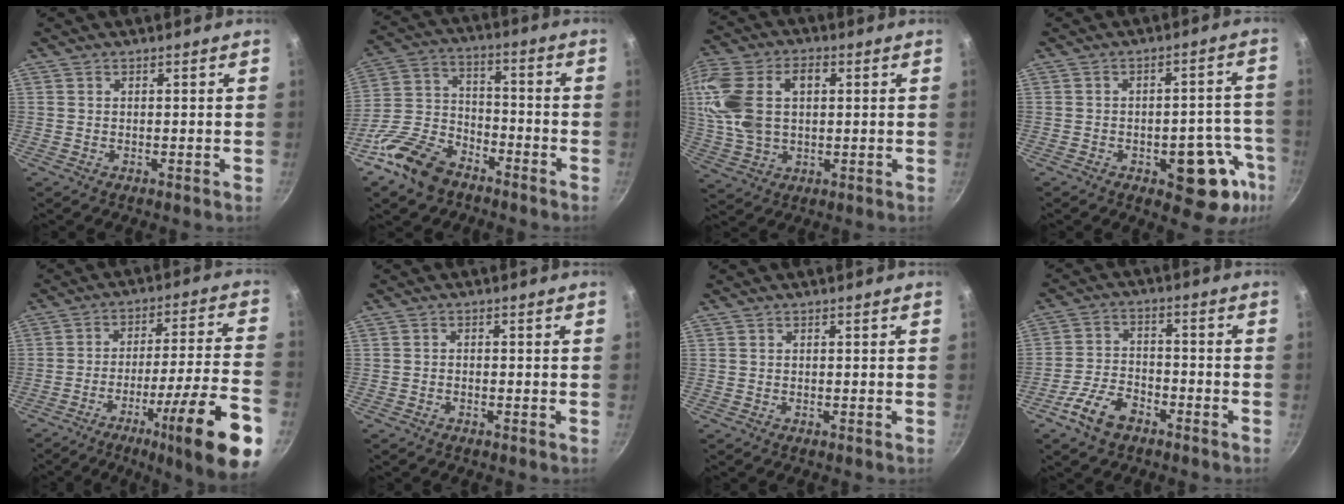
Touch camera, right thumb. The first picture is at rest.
{"total": 14.2, "force": [-9.3, 8.3, 6.8], "torque": [-0.117, 0.067, -0.188]}
{"total": 15.1, "force": [3.0, 9.8, 11.2], "torque": [-0.217, 0.010, 0.054]}
{"total": 14.2, "force": [-5.9, 7.0, 10.8], "torque": [-0.061, 0.033, -0.073]}
{"total": 20.8, "force": [-10.6, 2.1, 17.8], "torque": [-0.242, 0.044, -0.158]}
{"total": 0.8, "force": [-0.6, 0.3, 0.3], "torque": [-0.011, 0.005, -0.014]}
{"total": 0.0}
{"total": 8.2, "force": [-5.1, 4.4, 4.7], "torque": [-0.081, 0.036, -0.099]}